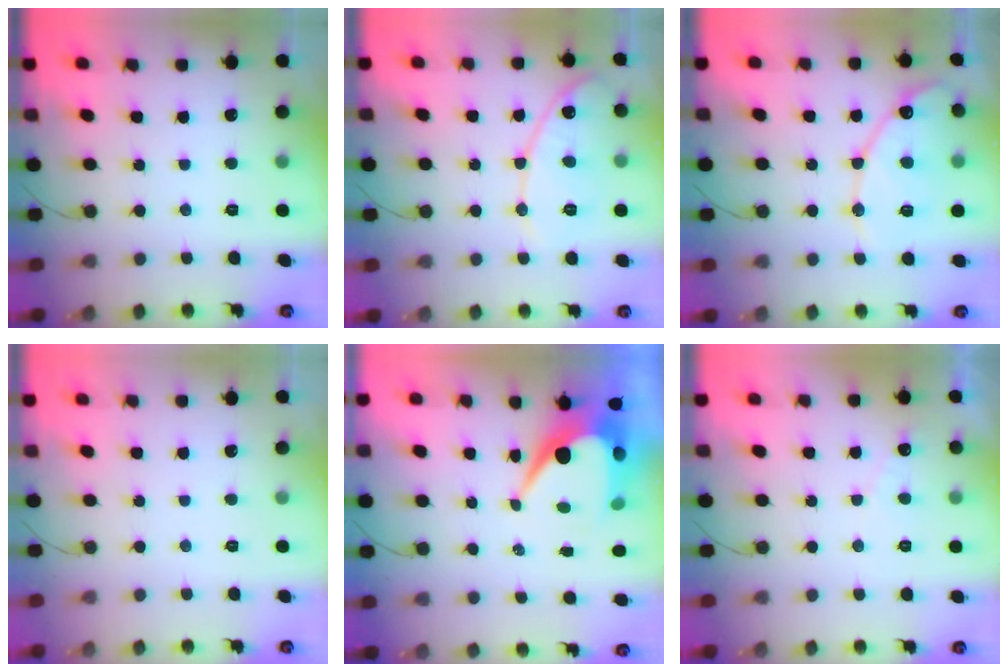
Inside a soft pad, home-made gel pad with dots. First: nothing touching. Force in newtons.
{"total": 12.2, "press": 12.1, "slide": 1.3}
{"total": 14.0, "press": 13.9, "slide": 1.2}
{"total": 0.0}
{"total": 10.2, "press": 10.2, "slide": 0.9}
{"total": 3.0, "press": 3.0, "slide": 0.1}